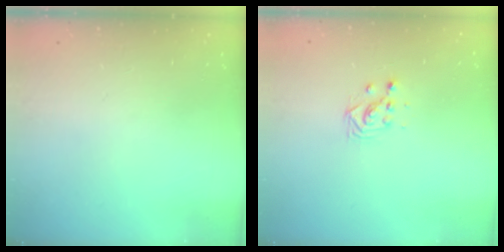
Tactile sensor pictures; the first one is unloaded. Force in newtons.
{"total": 3.2, "press": 3.2, "slide": 0.2}